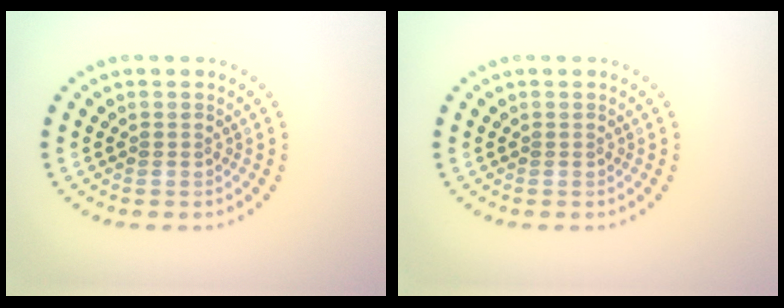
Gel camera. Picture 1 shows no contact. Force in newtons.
{"total": 0.0}